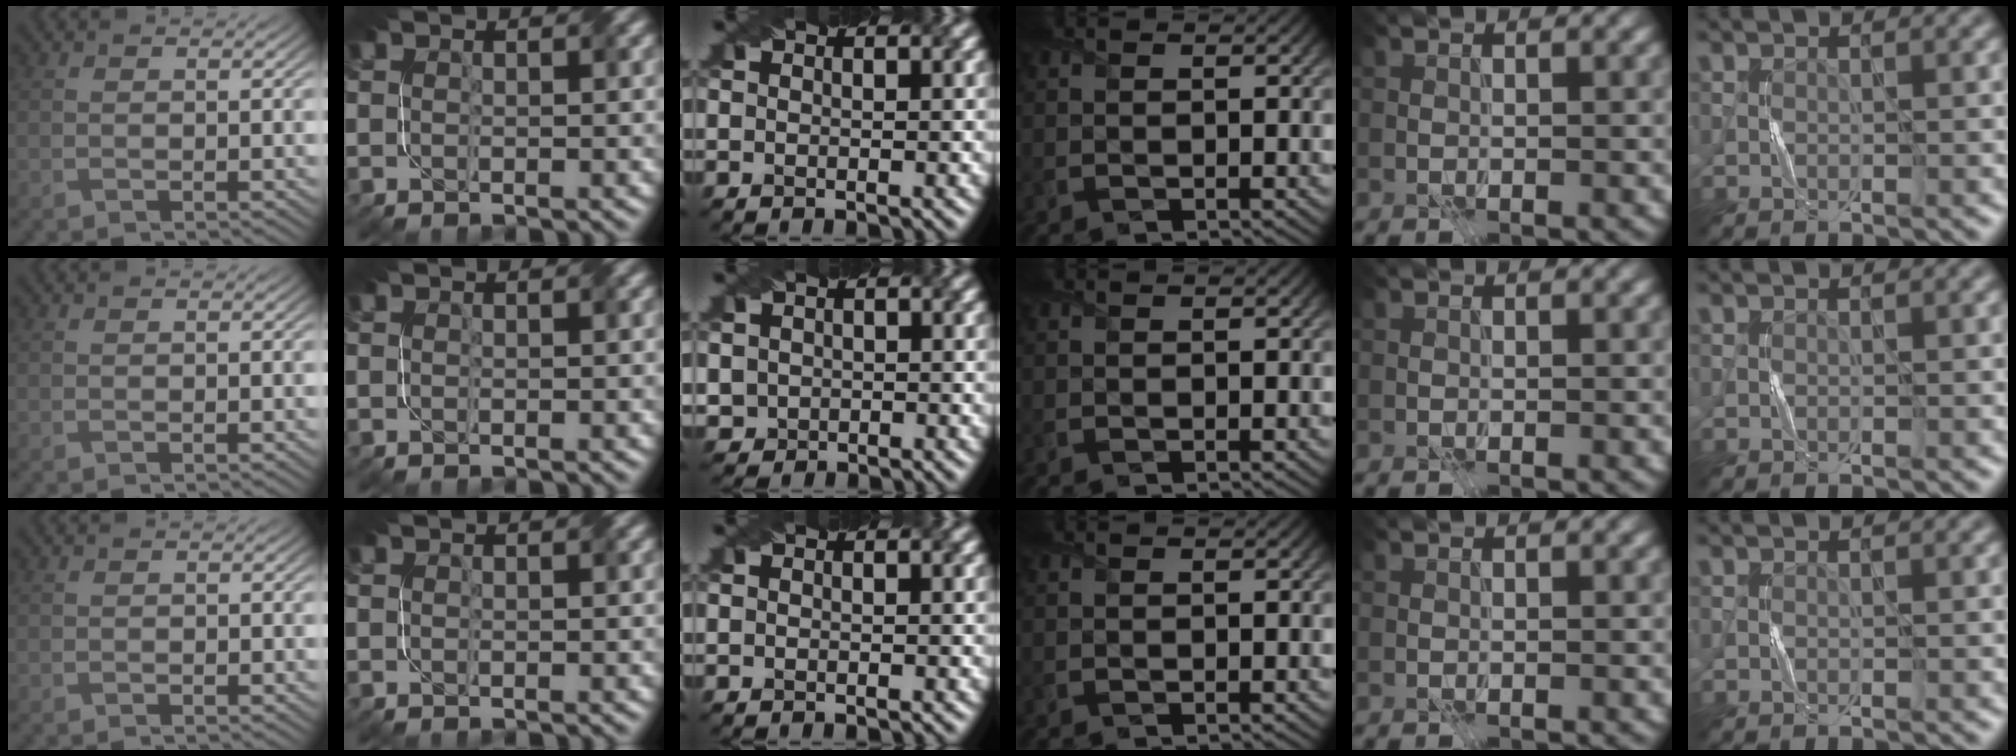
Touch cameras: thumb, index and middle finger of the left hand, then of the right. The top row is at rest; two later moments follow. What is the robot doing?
{"motion": "fold", "object": "paper"}